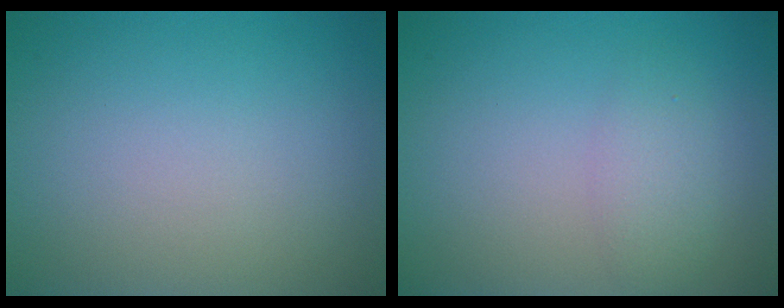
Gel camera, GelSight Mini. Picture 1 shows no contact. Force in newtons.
{"total": 1.9, "press": 1.9, "slide": 0.1}